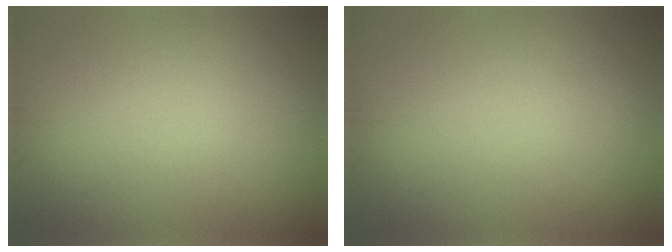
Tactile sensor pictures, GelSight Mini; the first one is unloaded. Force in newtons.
{"total": 0.0}